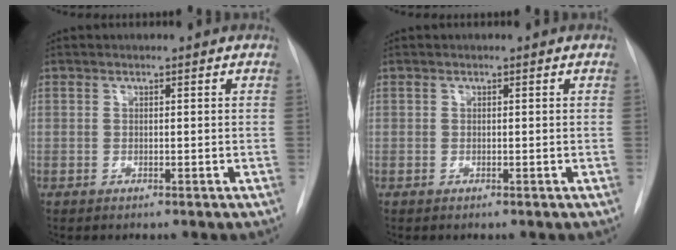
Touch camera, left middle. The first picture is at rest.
{"total": 0.0}